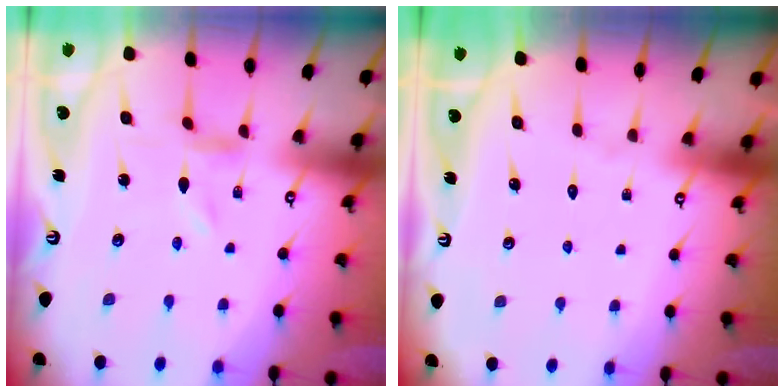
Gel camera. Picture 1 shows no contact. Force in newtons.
{"total": 1.7, "press": 1.7, "slide": 0.2}